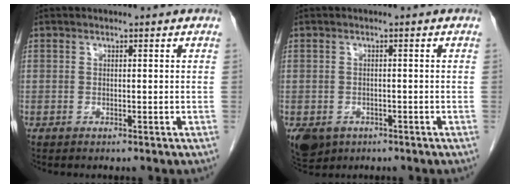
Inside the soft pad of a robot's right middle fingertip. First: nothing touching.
{"total": 7.5, "force": [-4.0, 5.6, 2.9], "torque": [-0.074, -0.008, -0.056]}